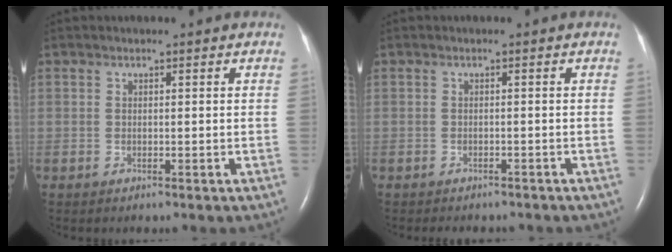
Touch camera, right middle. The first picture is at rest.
{"total": 5.1, "force": [-4.4, 1.9, 1.6], "torque": [-0.021, 0.000, -0.049]}